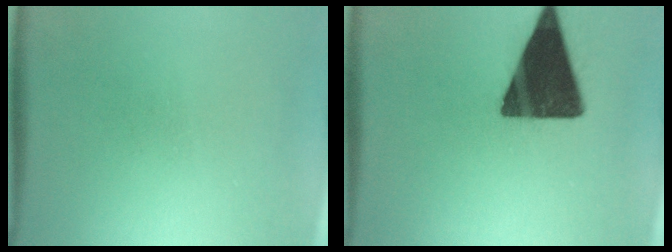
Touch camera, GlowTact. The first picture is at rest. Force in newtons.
{"total": 18.1}